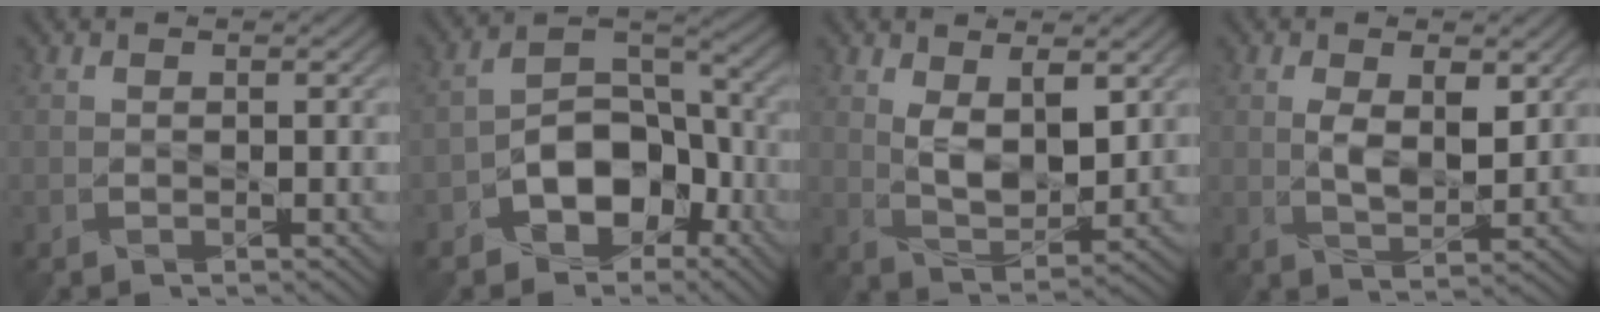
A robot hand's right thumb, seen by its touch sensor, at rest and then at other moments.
{"total": 9.5, "force": [-4.6, 6.3, 5.5], "torque": [-0.092, -0.003, -0.092]}
{"total": 6.1, "force": [2.1, 3.1, 4.8], "torque": [-0.099, -0.011, 0.045]}
{"total": 5.1, "force": [1.2, 2.5, 4.2], "torque": [-0.087, -0.008, 0.026]}